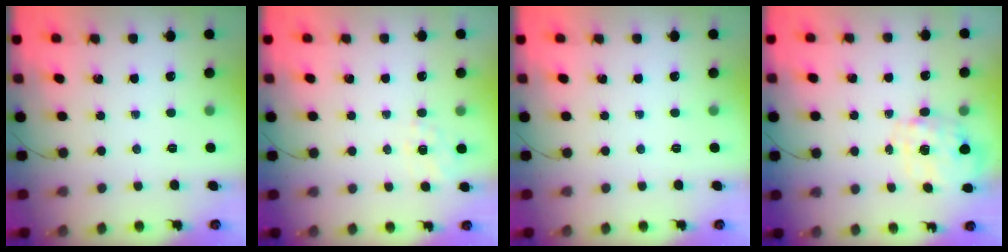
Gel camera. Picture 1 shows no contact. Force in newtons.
{"total": 5.7, "press": 5.4, "slide": 1.7}
{"total": 0.0}
{"total": 2.9, "press": 2.7, "slide": 0.9}